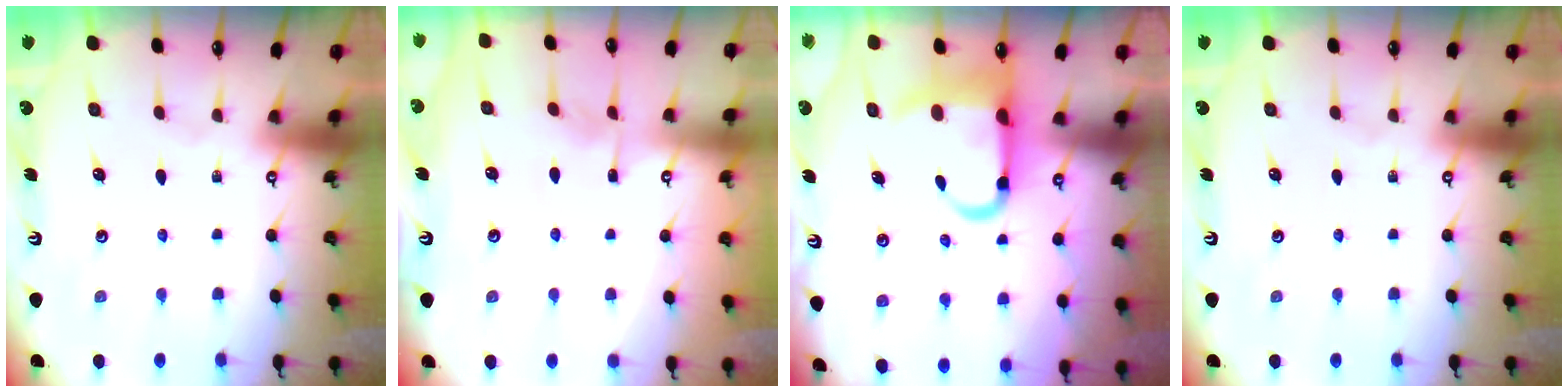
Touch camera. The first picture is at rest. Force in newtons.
{"total": 4.1, "press": 4.1, "slide": 0.4}
{"total": 8.2, "press": 8.0, "slide": 1.7}
{"total": 0.0}